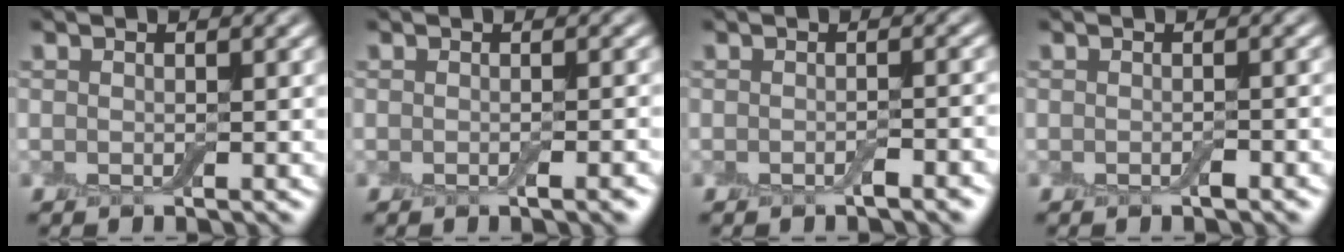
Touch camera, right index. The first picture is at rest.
{"total": 1.6, "force": [-0.6, 0.3, 1.4], "torque": [-0.016, -0.001, -0.009]}
{"total": 1.6, "force": [-0.9, 0.3, 1.3], "torque": [-0.016, -0.001, -0.014]}
{"total": 0.8, "force": [-0.5, 0.2, 0.7], "torque": [-0.010, 0.000, -0.007]}